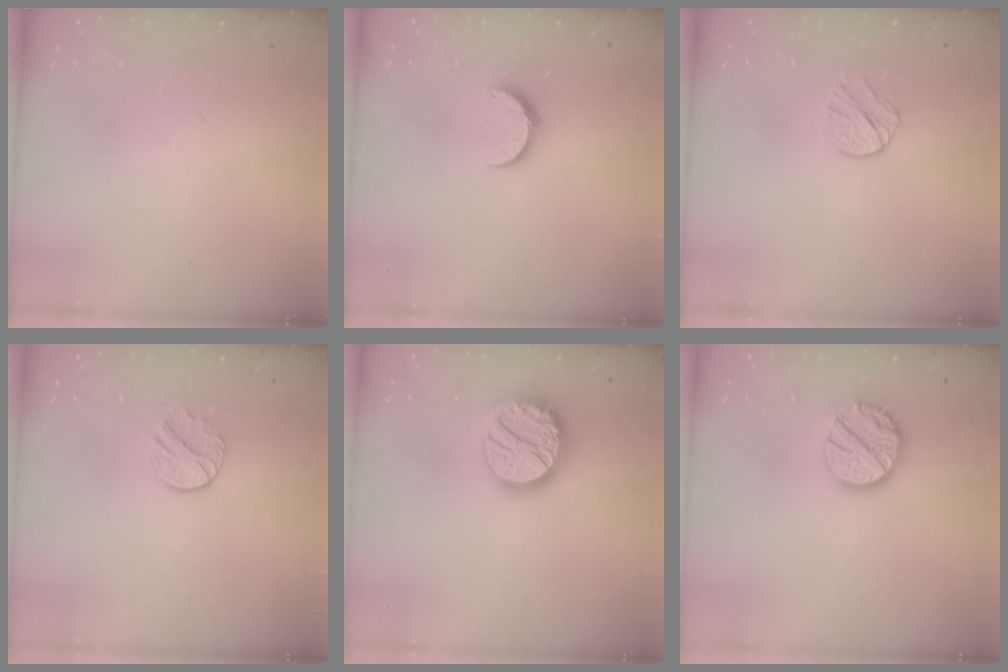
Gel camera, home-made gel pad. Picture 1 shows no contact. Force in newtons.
{"total": 6.6, "press": 6.6, "slide": 0.6}
{"total": 6.8, "press": 6.8, "slide": 0.6}
{"total": 7.0, "press": 7.0, "slide": 0.7}
{"total": 18.1, "press": 18.1, "slide": 1.3}
{"total": 11.9, "press": 11.9, "slide": 0.7}